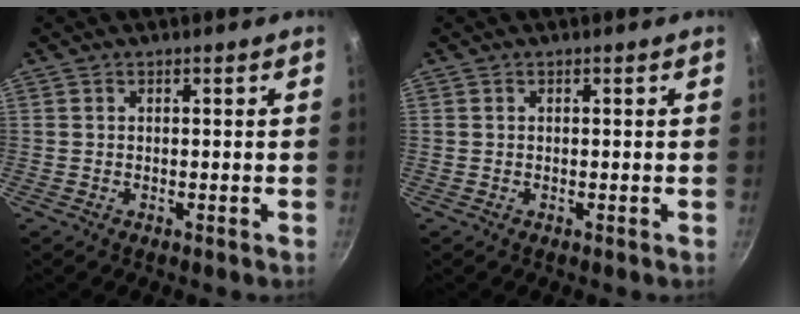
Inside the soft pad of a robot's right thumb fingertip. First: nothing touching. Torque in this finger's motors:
{"motor_torque": [0.05, 0.04, -0.15, 0.15, 0.02]}